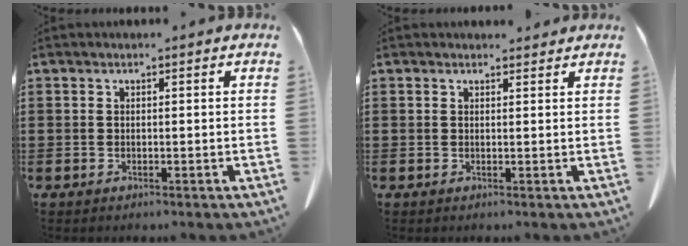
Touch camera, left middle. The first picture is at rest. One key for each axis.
{"total": 1.1, "fx": 1.0, "fy": 0.3, "fz": 0.3, "tx": -0.001, "ty": -0.001, "tz": 0.016}